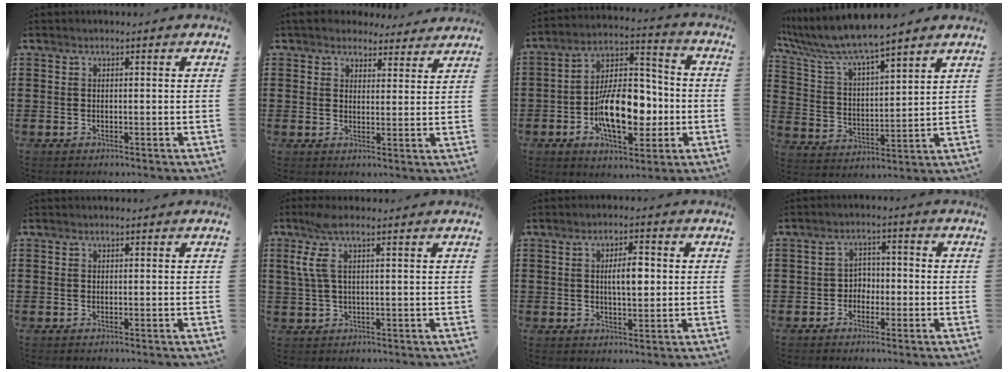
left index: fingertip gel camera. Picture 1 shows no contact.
{"total": 4.3, "force": [3.9, 1.7, 0.6], "torque": [-0.020, -0.009, 0.071]}
{"total": 12.8, "force": [-2.7, 7.1, 10.3], "torque": [-0.175, 0.007, -0.049]}
{"total": 7.1, "force": [6.4, 0.3, 3.1], "torque": [-0.089, -0.035, 0.107]}
{"total": 0.0}
{"total": 4.2, "force": [1.3, 0.5, 4.0], "torque": [-0.103, -0.010, 0.015]}
{"total": 4.7, "force": [0.6, 1.6, 4.4], "torque": [-0.078, 0.004, 0.005]}
{"total": 2.7, "force": [-1.7, 1.9, 1.0], "torque": [-0.026, 0.008, -0.038]}